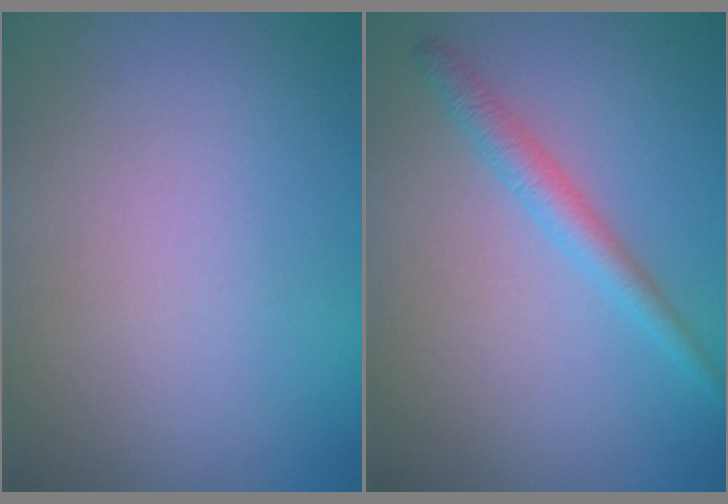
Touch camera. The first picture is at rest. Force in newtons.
{"total": 2.2, "press": 2.2, "slide": 0.1}